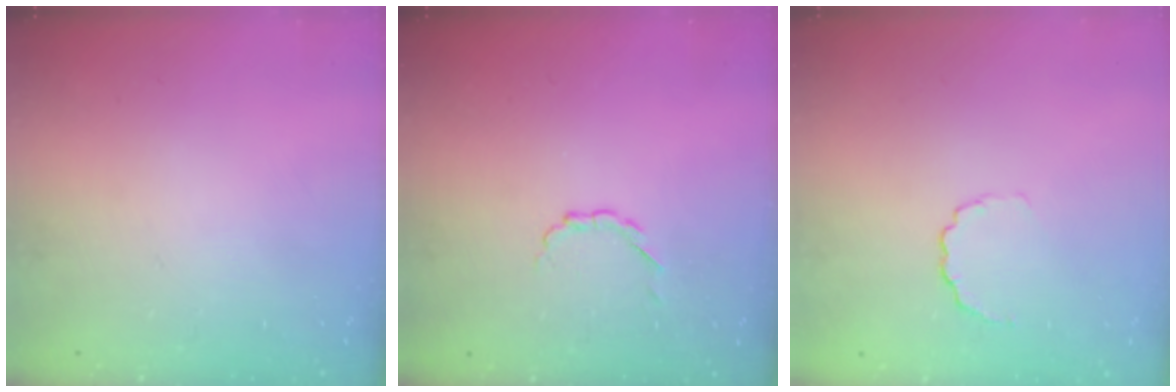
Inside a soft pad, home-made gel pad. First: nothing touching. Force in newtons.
{"total": 2.9, "press": 2.7, "slide": 1.1}
{"total": 3.4, "press": 3.2, "slide": 1.2}